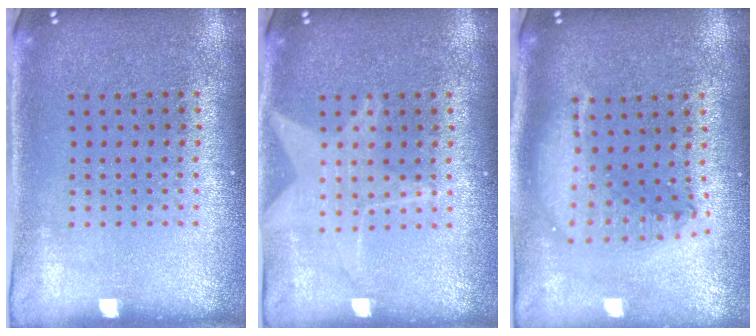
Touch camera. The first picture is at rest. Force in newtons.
{"total": 2.0, "press": 2.0, "slide": 0.4}
{"total": 1.9, "press": 1.6, "slide": 1.1}